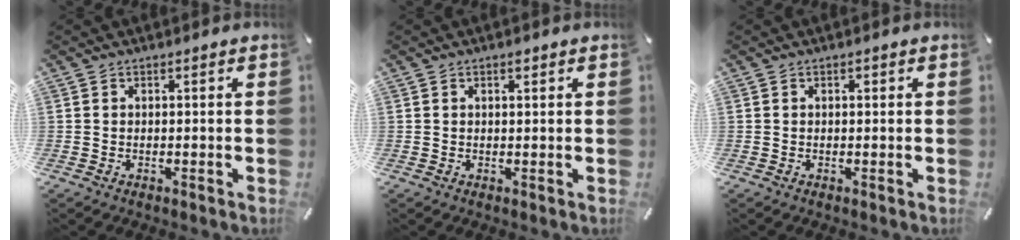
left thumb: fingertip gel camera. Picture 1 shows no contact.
{"total": 1.1, "force": [0.6, 0.5, 0.7], "torque": [-0.015, 0.003, 0.009]}
{"total": 0.6, "force": [0.2, 0.5, 0.3], "torque": [-0.007, 0.002, 0.002]}